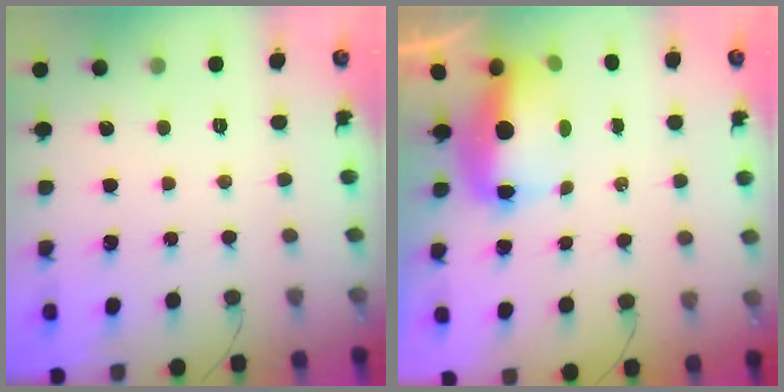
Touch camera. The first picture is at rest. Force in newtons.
{"total": 8.6, "press": 8.4, "slide": 1.6}